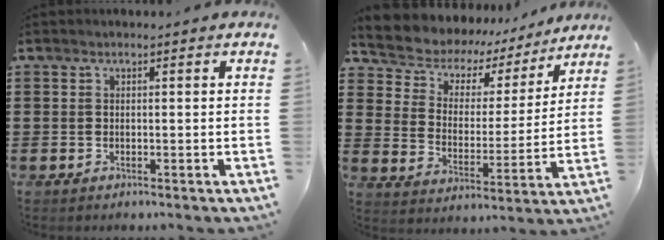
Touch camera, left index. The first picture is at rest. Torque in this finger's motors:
{"motor_torque": [2.14, 0.00, 0.45, 0.08]}